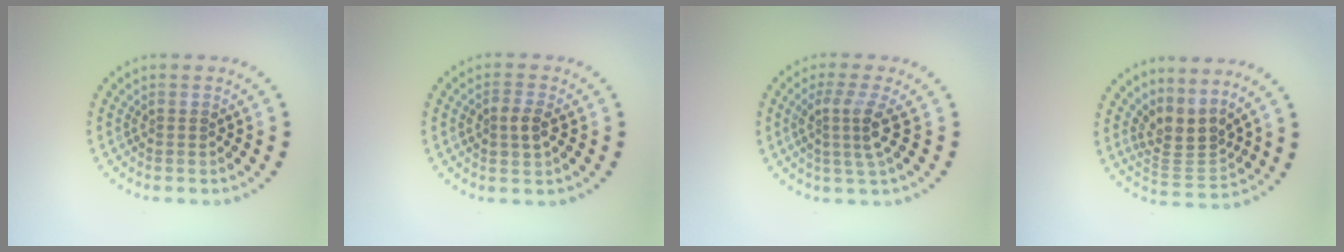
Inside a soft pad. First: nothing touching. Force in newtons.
{"total": 2.0, "press": 2.0, "slide": 0.2}
{"total": 3.1, "press": 2.2, "slide": 2.1}
{"total": 3.4, "press": 2.4, "slide": 2.4}